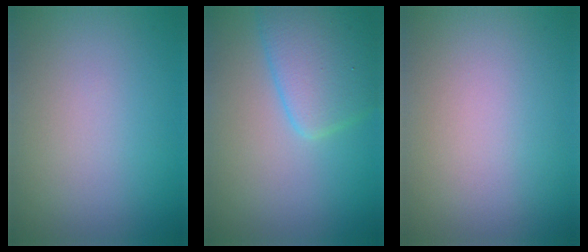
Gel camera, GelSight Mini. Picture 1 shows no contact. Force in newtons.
{"total": 5.1, "press": 5.1, "slide": 0.2}
{"total": 0.0}